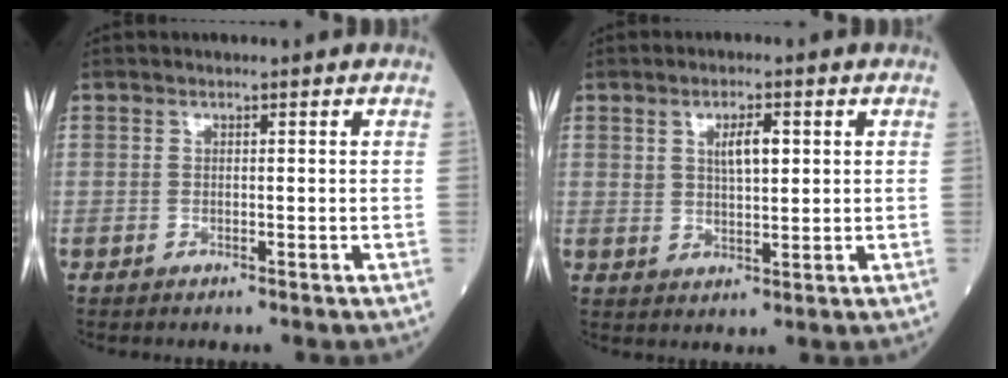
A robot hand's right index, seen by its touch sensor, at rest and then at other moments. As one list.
[{"total": 4.1, "force": [1.4, 1.4, 3.6], "torque": [-0.062, 0.002, 0.025]}]